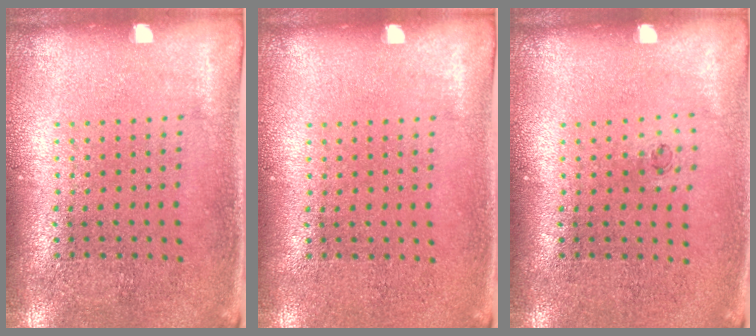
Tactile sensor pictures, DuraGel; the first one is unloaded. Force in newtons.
{"total": 0.0}
{"total": 0.6, "press": 0.3, "slide": 0.5}